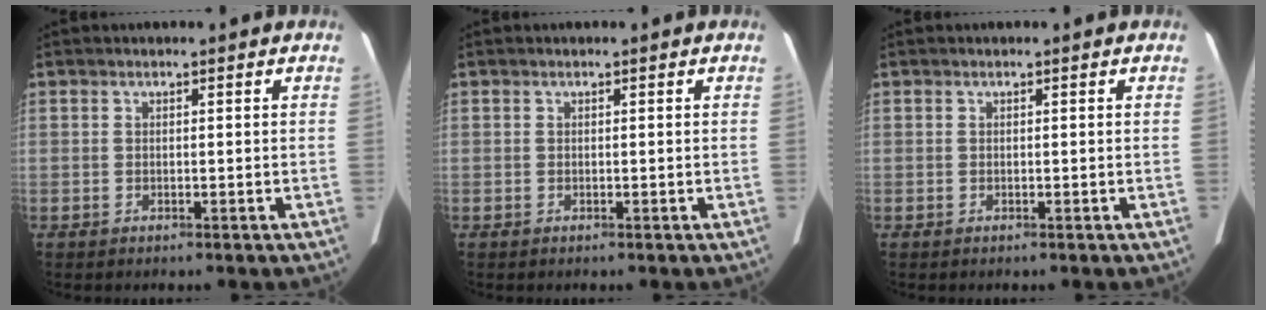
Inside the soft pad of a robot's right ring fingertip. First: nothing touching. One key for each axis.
{"total": 0.0}
{"total": 0.0}